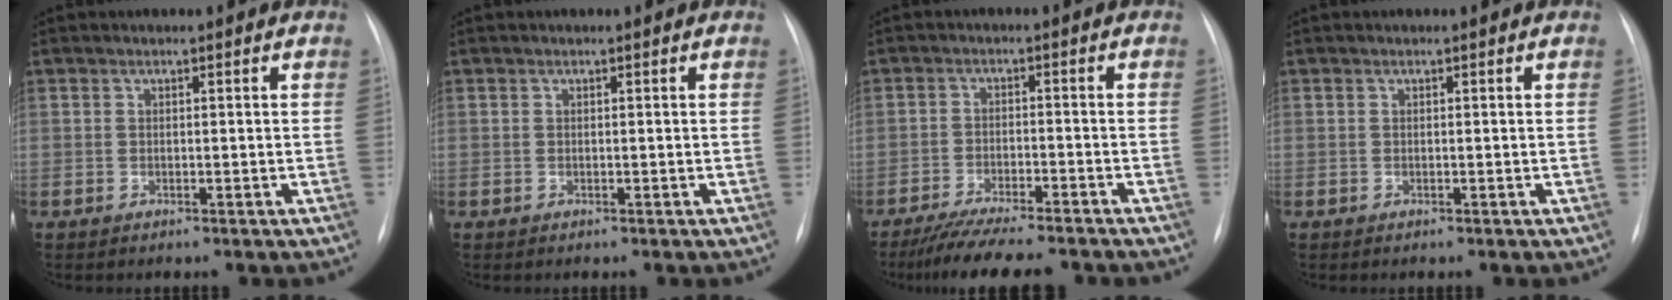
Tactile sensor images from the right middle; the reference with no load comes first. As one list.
[{"total": 0.0}, {"total": 11.9, "force": [-10.3, 1.3, 5.7], "torque": [-0.086, -0.017, -0.155]}, {"total": 0.0}]